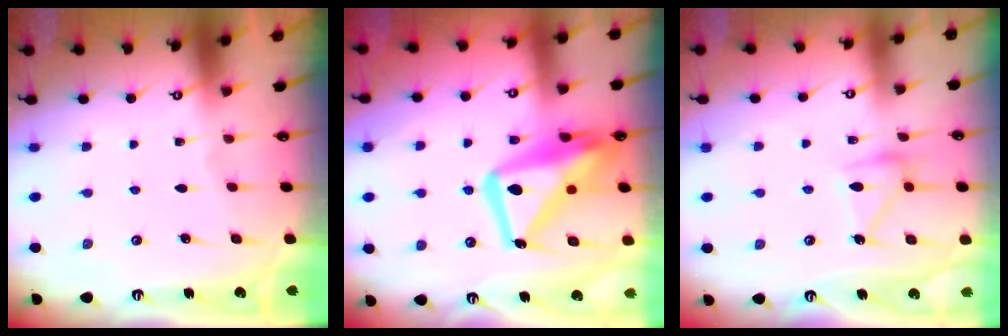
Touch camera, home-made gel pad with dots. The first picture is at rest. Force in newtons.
{"total": 17.5, "press": 17.4, "slide": 1.7}
{"total": 12.3, "press": 12.3, "slide": 0.8}